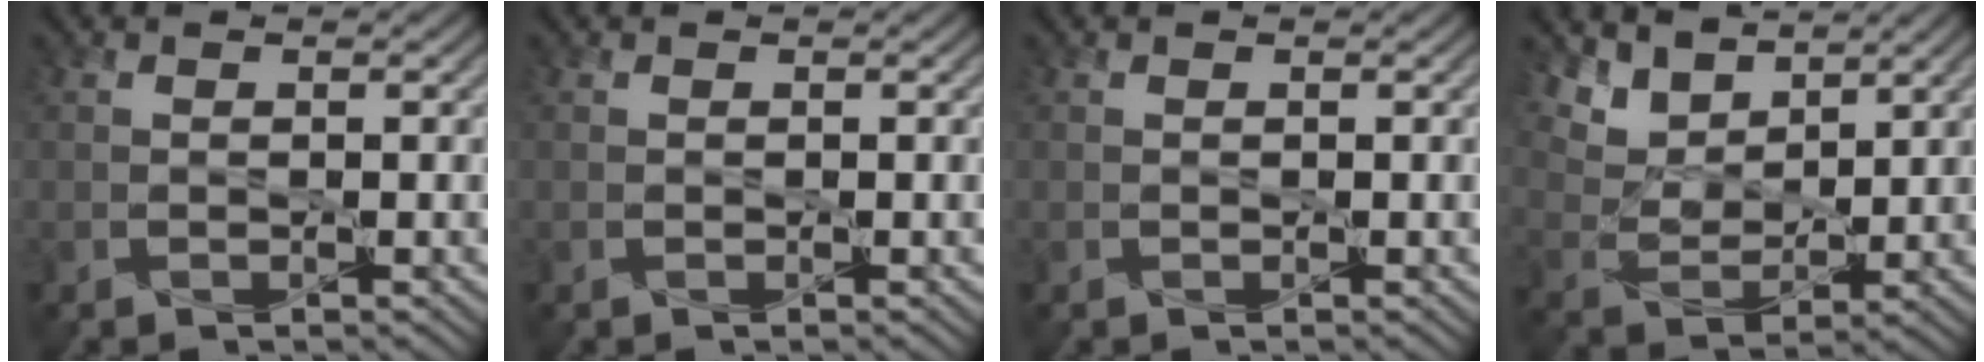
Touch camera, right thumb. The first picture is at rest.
{"total": 0.0}
{"total": 0.0}
{"total": 7.9, "force": [6.0, 3.7, 3.5], "torque": [-0.098, -0.015, 0.132]}